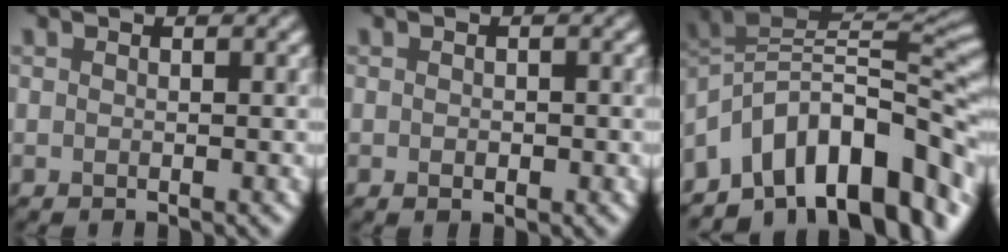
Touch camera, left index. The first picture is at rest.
{"total": 0.6, "force": [-0.4, 0.1, 0.4], "torque": [-0.004, 0.005, 0.009]}
{"total": 13.2, "force": [-6.3, 6.9, 9.3], "torque": [-0.147, 0.030, -0.098]}